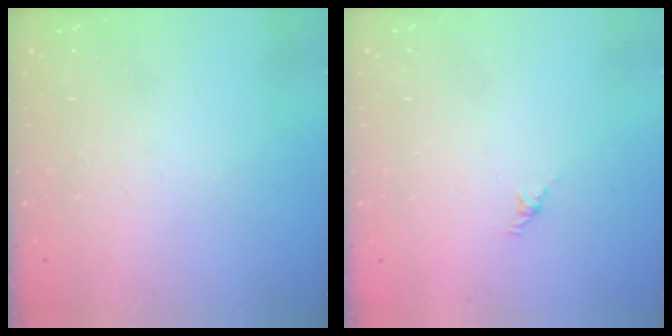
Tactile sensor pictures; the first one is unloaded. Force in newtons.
{"total": 2.1, "press": 2.0, "slide": 0.7}